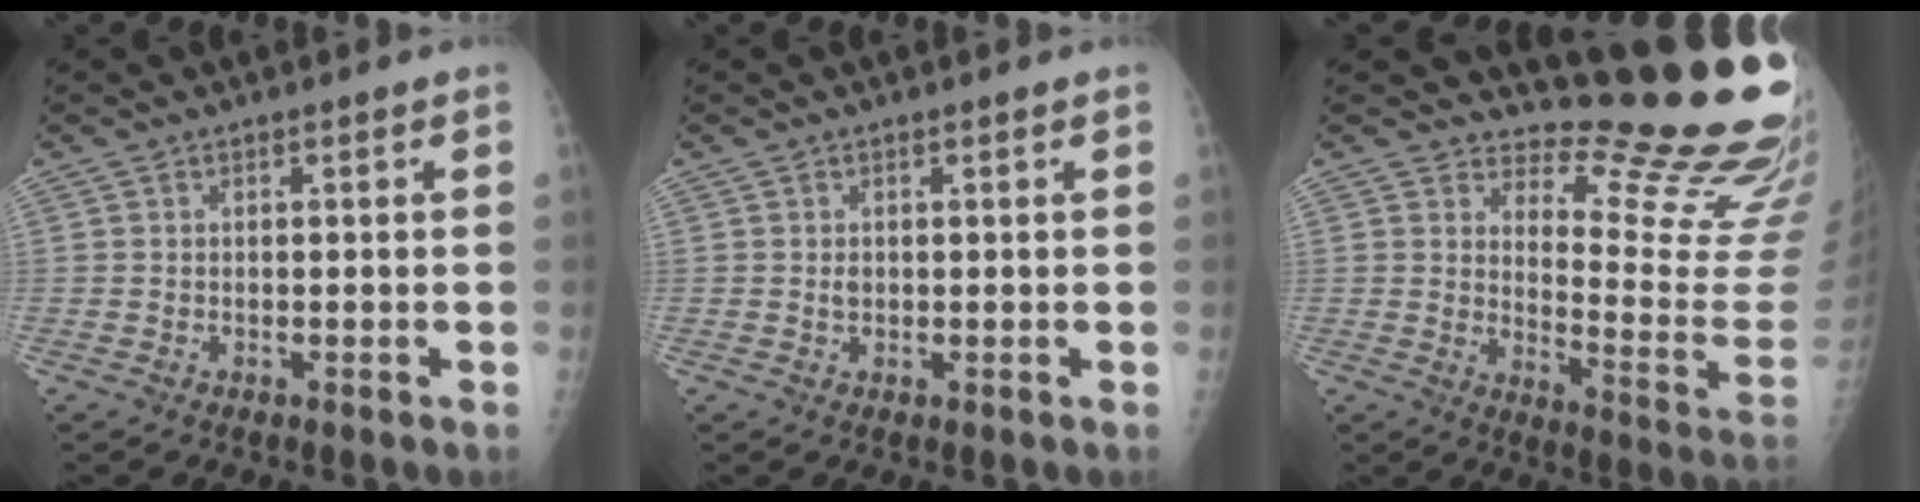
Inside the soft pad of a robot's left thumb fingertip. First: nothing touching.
{"total": 1.2, "force": [0.5, 0.7, 0.9], "torque": [-0.012, -0.003, 0.011]}
{"total": 18.8, "force": [16.6, 3.4, 8.1], "torque": [-0.066, -0.198, 0.207]}